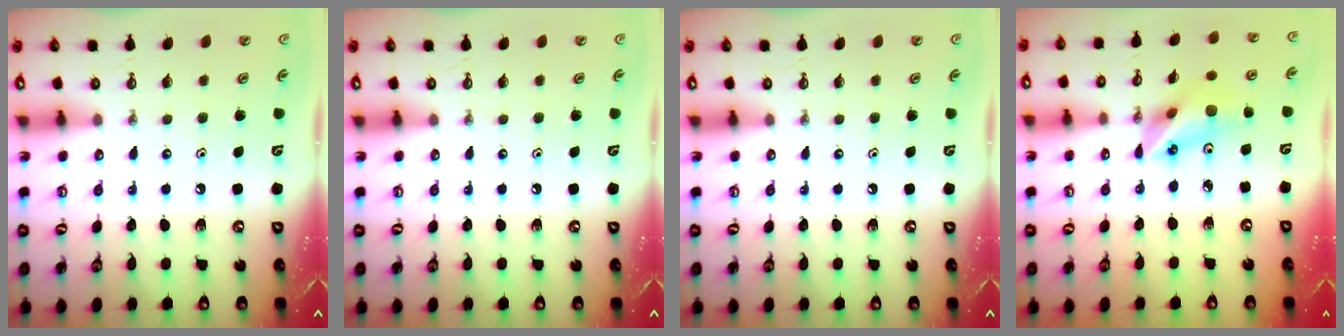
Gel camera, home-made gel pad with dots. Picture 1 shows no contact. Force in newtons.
{"total": 0.0}
{"total": 0.0}
{"total": 12.5, "press": 12.2, "slide": 2.9}